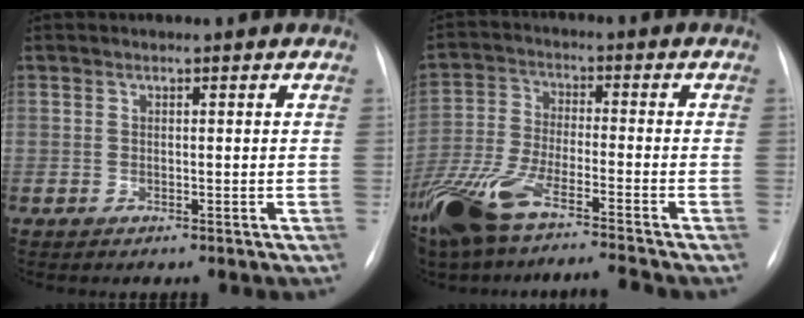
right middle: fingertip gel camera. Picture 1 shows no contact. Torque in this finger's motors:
{"motor_torque": [1.15, -0.99, 0.53, 0.21]}